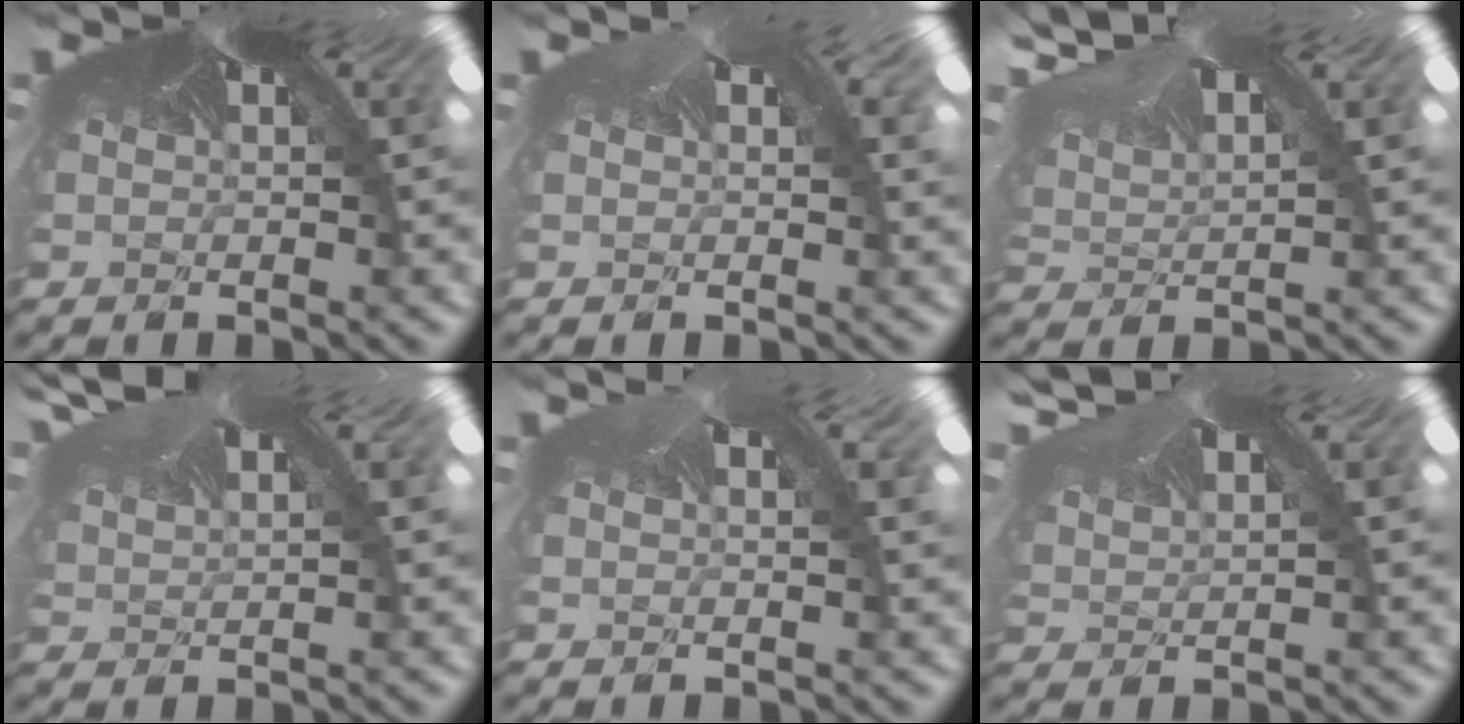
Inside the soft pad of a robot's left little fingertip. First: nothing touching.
{"total": 1.1, "force": [1.0, 0.4, 0.1], "torque": [-0.018, 0.011, 0.005]}
{"total": 1.6, "force": [1.0, 0.2, 1.1], "torque": [-0.047, 0.014, 0.024]}
{"total": 2.7, "force": [2.3, 0.8, 1.0], "torque": [-0.051, 0.025, 0.037]}
{"total": 1.1, "force": [-0.1, -0.5, -1.0], "torque": [0.009, 0.005, -0.010]}
{"total": 2.2, "force": [1.6, 1.0, 1.1], "torque": [-0.057, 0.019, 0.037]}